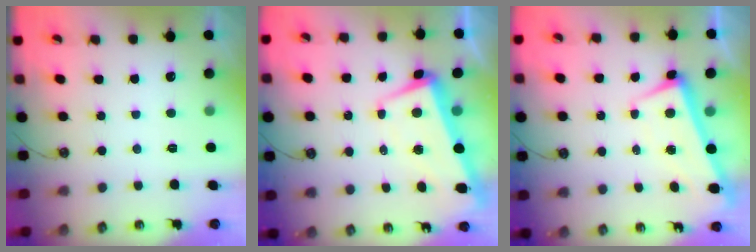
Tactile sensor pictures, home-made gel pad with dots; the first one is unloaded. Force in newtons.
{"total": 1.9, "press": 0.8, "slide": 1.8}
{"total": 1.5, "press": 0.5, "slide": 1.4}